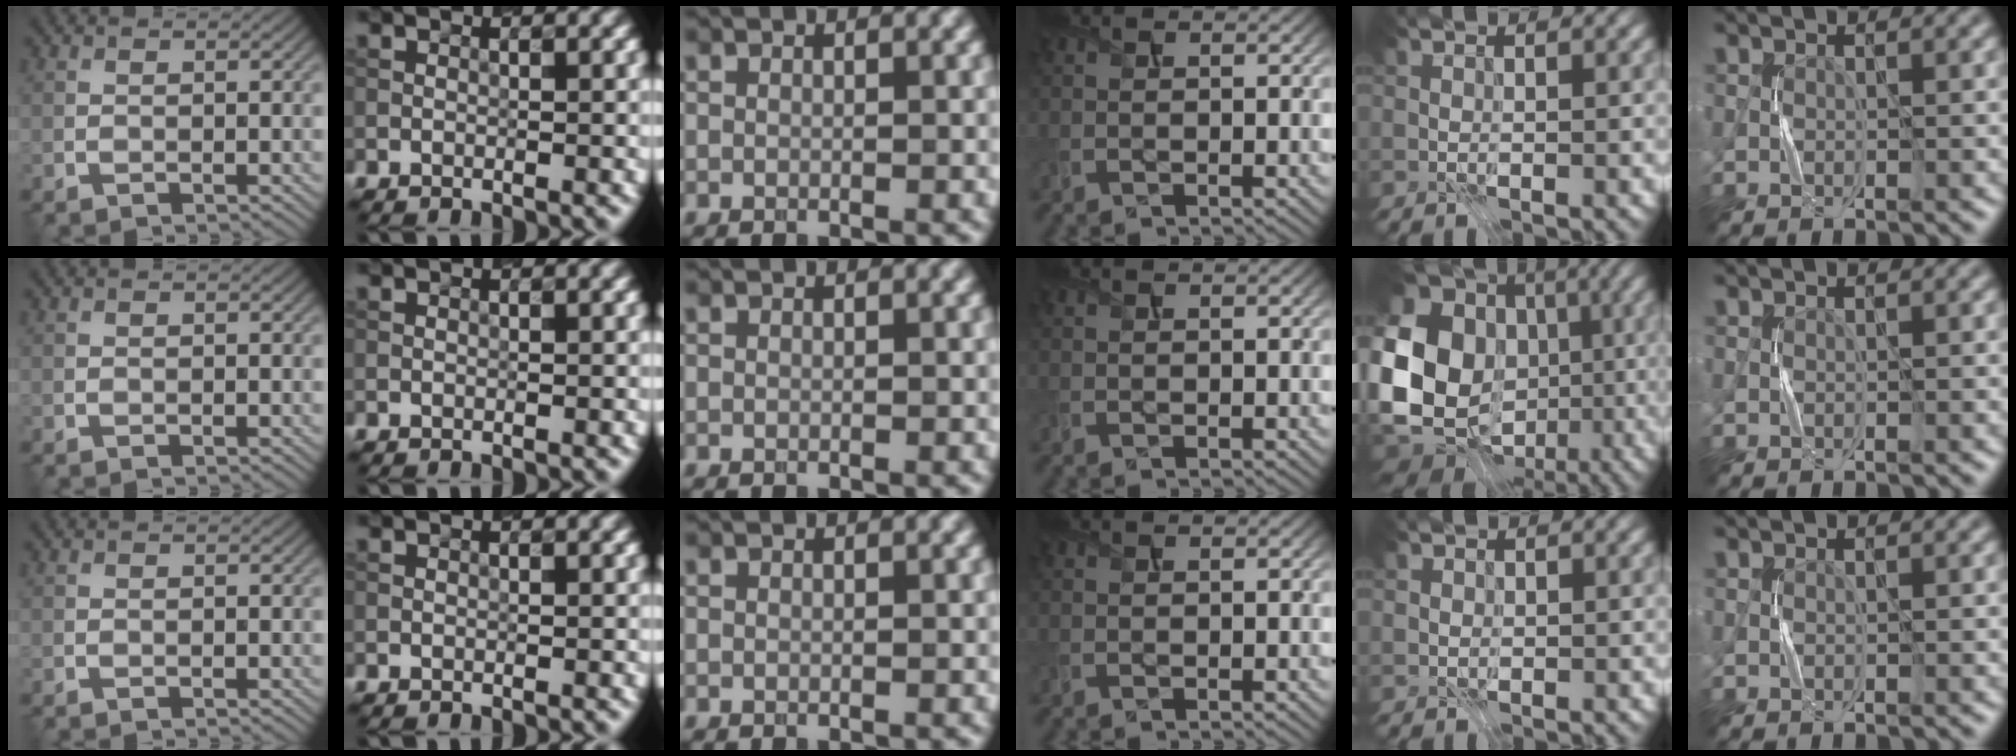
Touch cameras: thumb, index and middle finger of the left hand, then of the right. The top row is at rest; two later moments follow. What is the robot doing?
{"motion": "press", "object": "sticker"}